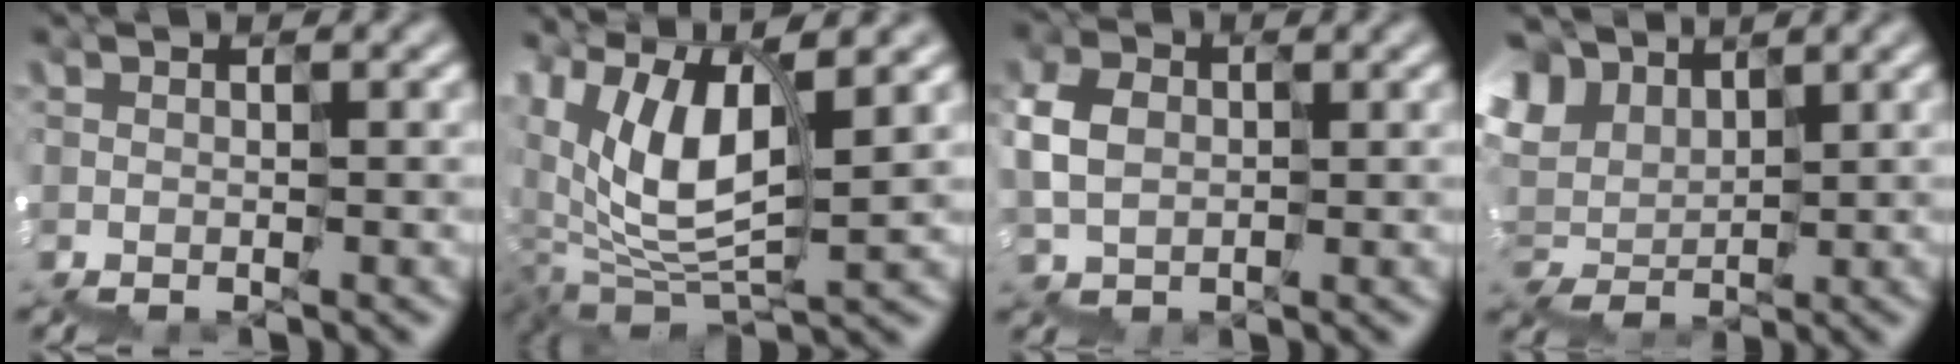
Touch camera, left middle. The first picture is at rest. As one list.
[{"total": 6.6, "force": [4.3, 3.0, 4.0], "torque": [-0.093, 0.011, 0.079]}, {"total": 2.0, "force": [0.3, 2.0, 0.2], "torque": [-0.011, 0.022, -0.002]}, {"total": 5.0, "force": [4.5, 2.1, -0.8], "torque": [-0.005, 0.024, 0.081]}]